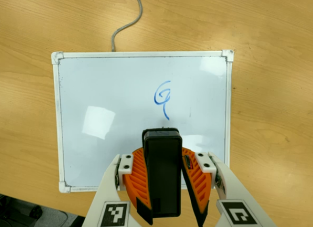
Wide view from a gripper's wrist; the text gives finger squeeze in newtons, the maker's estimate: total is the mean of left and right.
{"total": 10.0, "left": 9.4, "right": 10.6}